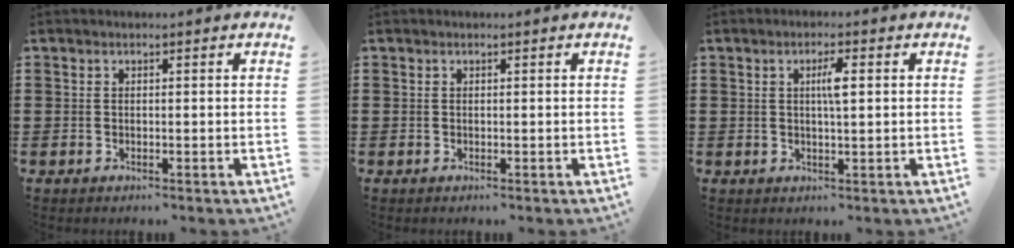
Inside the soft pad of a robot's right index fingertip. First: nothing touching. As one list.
[{"total": 0.0}, {"total": 3.0, "force": [0.6, 0.5, 2.9], "torque": [-0.057, 0.002, 0.007]}]